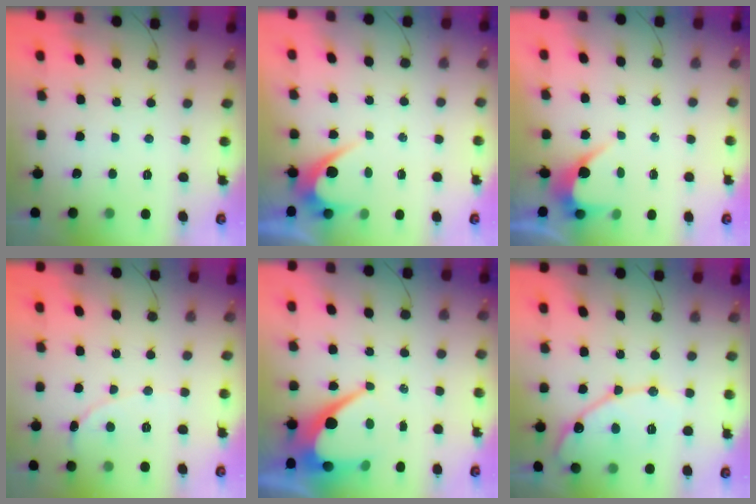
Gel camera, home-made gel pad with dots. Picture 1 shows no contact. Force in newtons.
{"total": 4.0, "press": 4.0, "slide": 0.2}
{"total": 3.4, "press": 3.4, "slide": 0.3}
{"total": 2.1, "press": 2.1, "slide": 0.2}
{"total": 11.7, "press": 11.7, "slide": 0.8}
{"total": 13.7, "press": 13.7, "slide": 1.1}